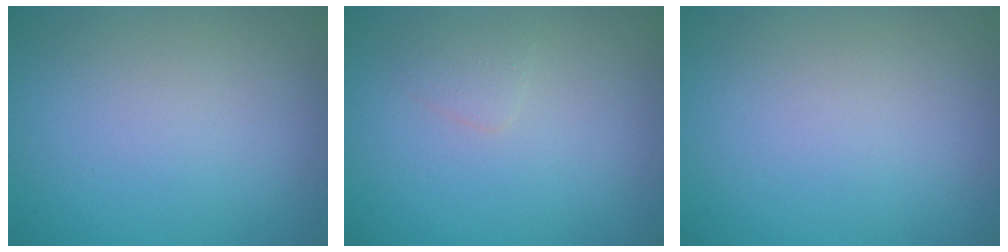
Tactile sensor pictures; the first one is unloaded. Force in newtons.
{"total": 0.9, "press": 0.9, "slide": 0.1}
{"total": 0.0}